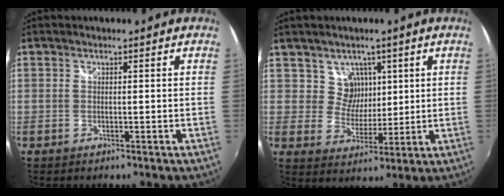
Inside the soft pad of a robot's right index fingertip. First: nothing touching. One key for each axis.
{"total": 5.4, "fx": 2.4, "fy": 4.8, "fz": 0.5, "tx": -0.004, "ty": 0.005, "tz": 0.045}